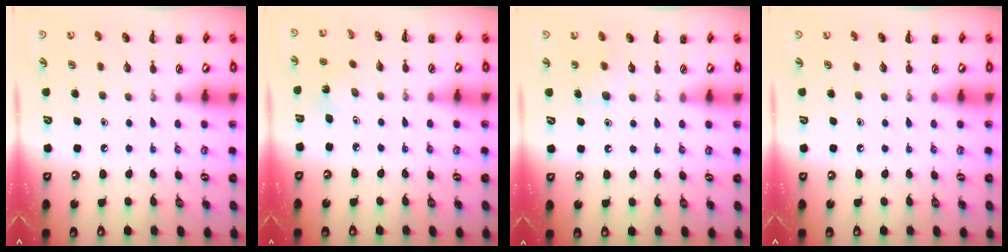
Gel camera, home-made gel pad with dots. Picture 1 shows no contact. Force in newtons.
{"total": 2.7, "press": 2.6, "slide": 0.9}
{"total": 3.9, "press": 3.6, "slide": 1.5}
{"total": 0.0}